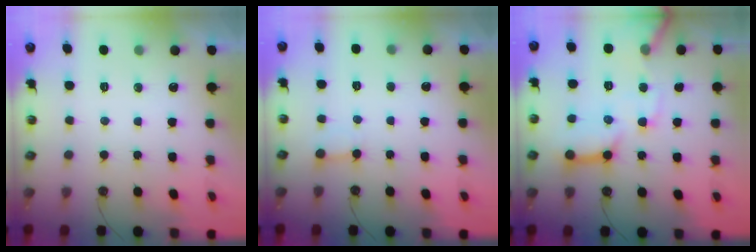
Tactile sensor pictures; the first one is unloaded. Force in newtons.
{"total": 2.6, "press": 2.6, "slide": 0.1}
{"total": 14.8, "press": 14.8, "slide": 1.1}